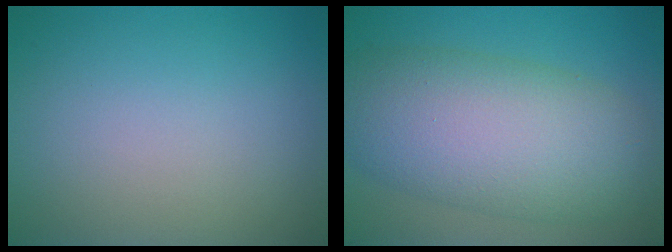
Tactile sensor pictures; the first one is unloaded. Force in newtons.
{"total": 10.4, "press": 10.4, "slide": 0.3}